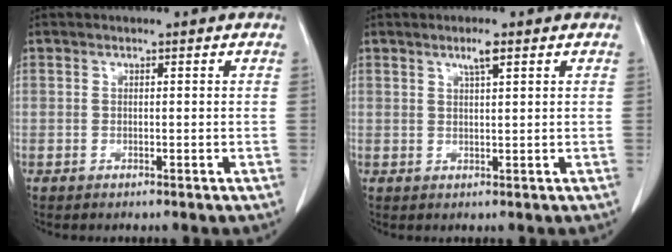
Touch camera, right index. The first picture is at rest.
{"total": 2.2, "force": [1.3, 0.1, 1.8], "torque": [-0.036, 0.000, 0.025]}